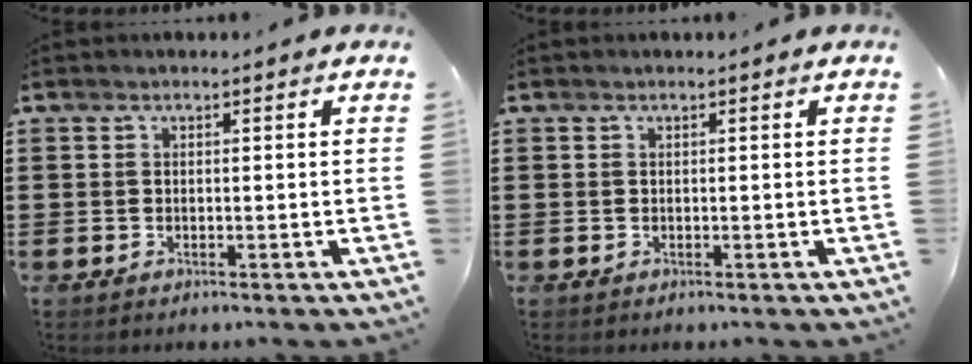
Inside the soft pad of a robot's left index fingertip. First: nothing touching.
{"total": 0.0}